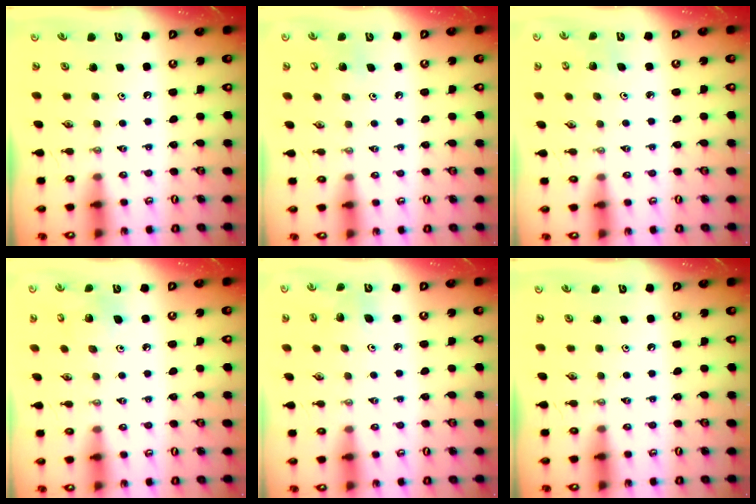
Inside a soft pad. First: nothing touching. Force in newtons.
{"total": 6.0, "press": 6.0, "slide": 0.5}
{"total": 1.4, "press": 1.4, "slide": 0.1}
{"total": 6.0, "press": 5.5, "slide": 2.4}
{"total": 3.5, "press": 2.9, "slide": 2.0}
{"total": 0.0}